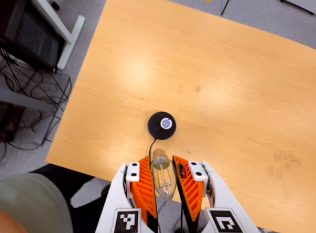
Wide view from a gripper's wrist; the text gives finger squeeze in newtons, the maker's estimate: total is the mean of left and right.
{"total": 19.2, "left": 21.4, "right": 17.0}